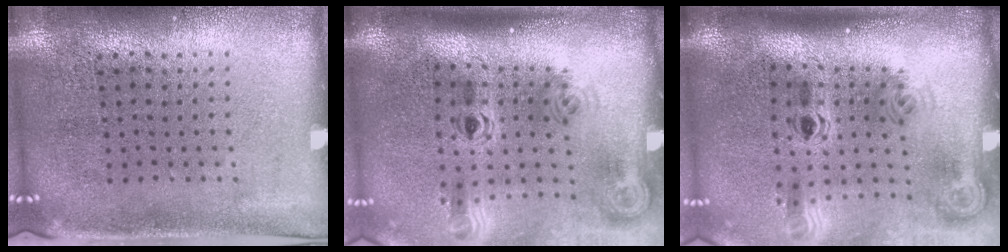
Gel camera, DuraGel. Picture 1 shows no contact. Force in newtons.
{"total": 1.9, "press": 1.3, "slide": 1.5}
{"total": 2.1, "press": 1.4, "slide": 1.5}